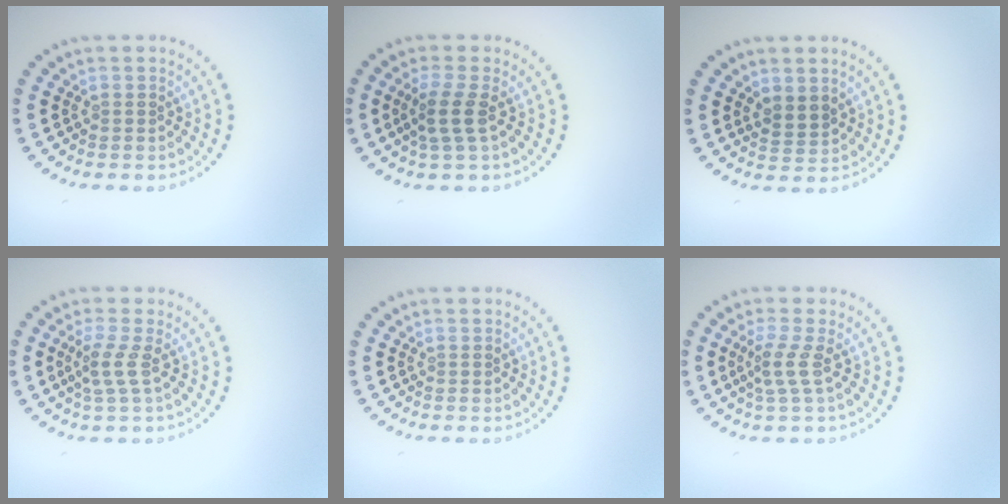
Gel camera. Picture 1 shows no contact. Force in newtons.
{"total": 2.4, "press": 1.9, "slide": 1.4}
{"total": 1.7, "press": 1.5, "slide": 0.9}
{"total": 2.0, "press": 1.4, "slide": 1.4}
{"total": 0.0}
{"total": 2.0, "press": 1.3, "slide": 1.6}